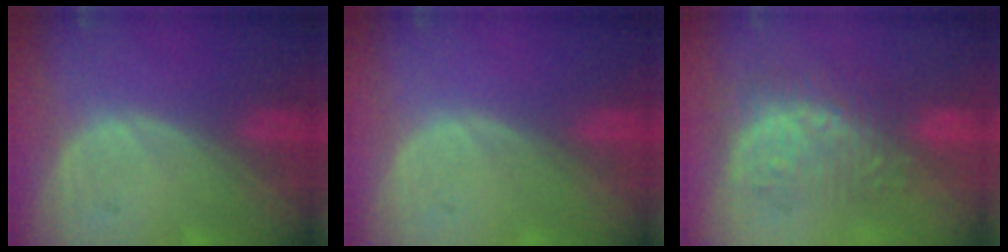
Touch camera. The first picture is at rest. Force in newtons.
{"total": 0.0}
{"total": 10.0, "press": 8.7, "slide": 4.9}